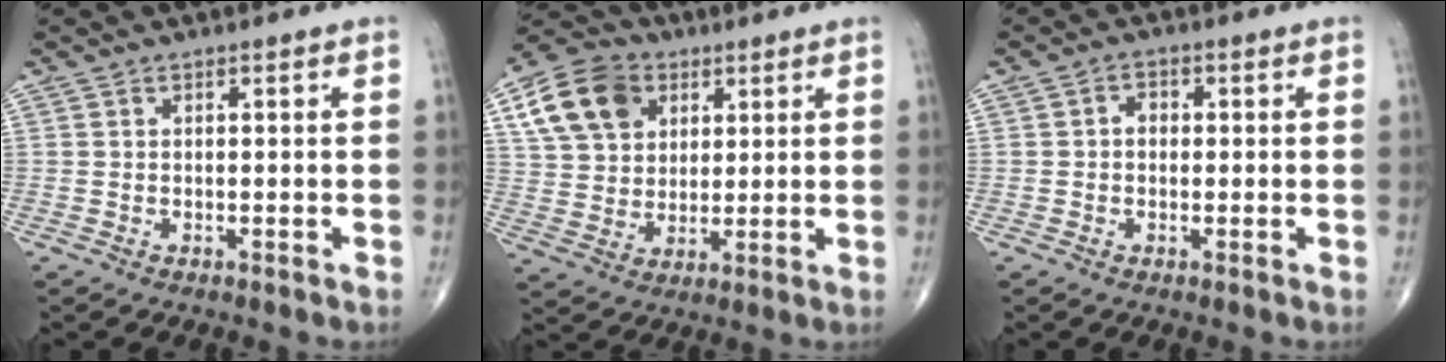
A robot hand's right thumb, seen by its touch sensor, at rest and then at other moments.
{"total": 13.7, "force": [5.5, 10.3, 7.1], "torque": [-0.115, -0.004, 0.098]}
{"total": 2.6, "force": [0.1, 2.0, 1.6], "torque": [-0.017, 0.011, -0.003]}